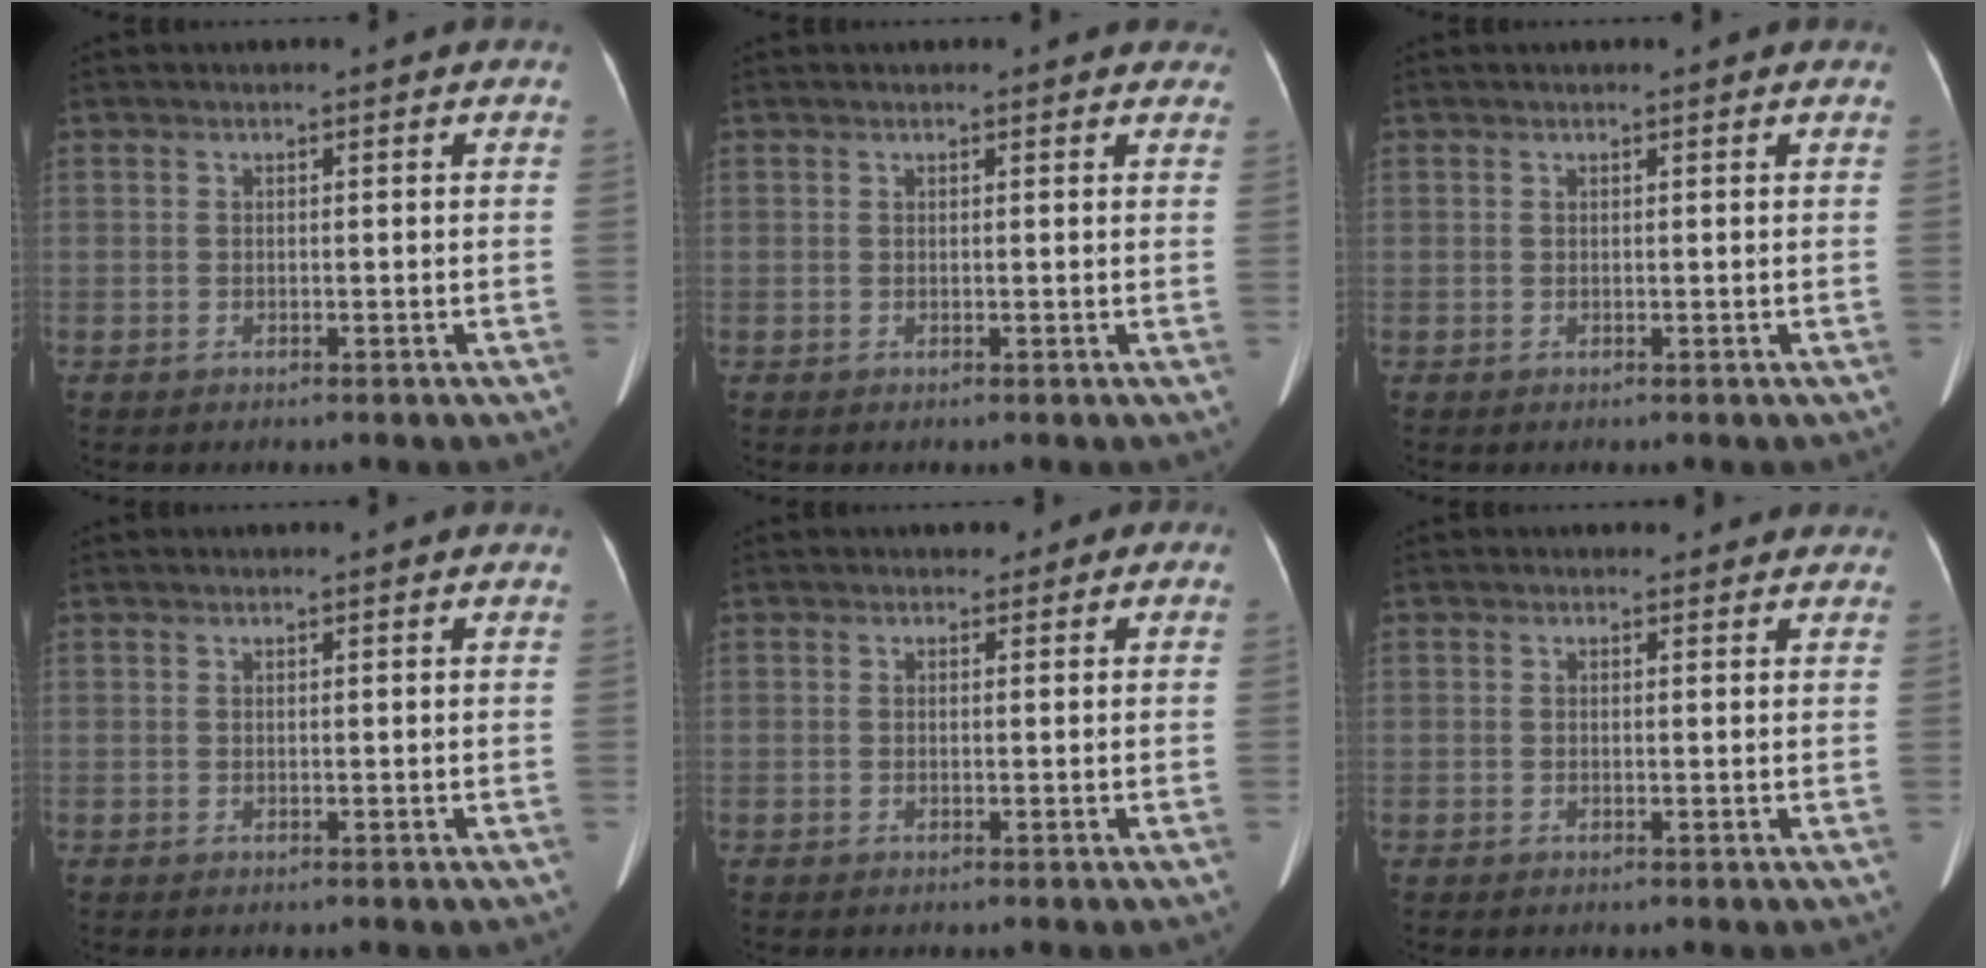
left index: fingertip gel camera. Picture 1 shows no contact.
{"total": 4.6, "force": [4.1, 1.6, 1.2], "torque": [0.000, 0.011, 0.034]}
{"total": 1.4, "force": [1.3, 0.2, 0.6], "torque": [-0.013, 0.017, 0.016]}
{"total": 0.8, "force": [0.7, 0.0, 0.3], "torque": [-0.011, 0.015, 0.014]}
{"total": 1.5, "force": [0.6, 1.4, 0.2], "torque": [0.009, 0.005, 0.001]}
{"total": 2.6, "force": [2.1, 1.5, 0.2], "torque": [0.005, 0.006, 0.014]}